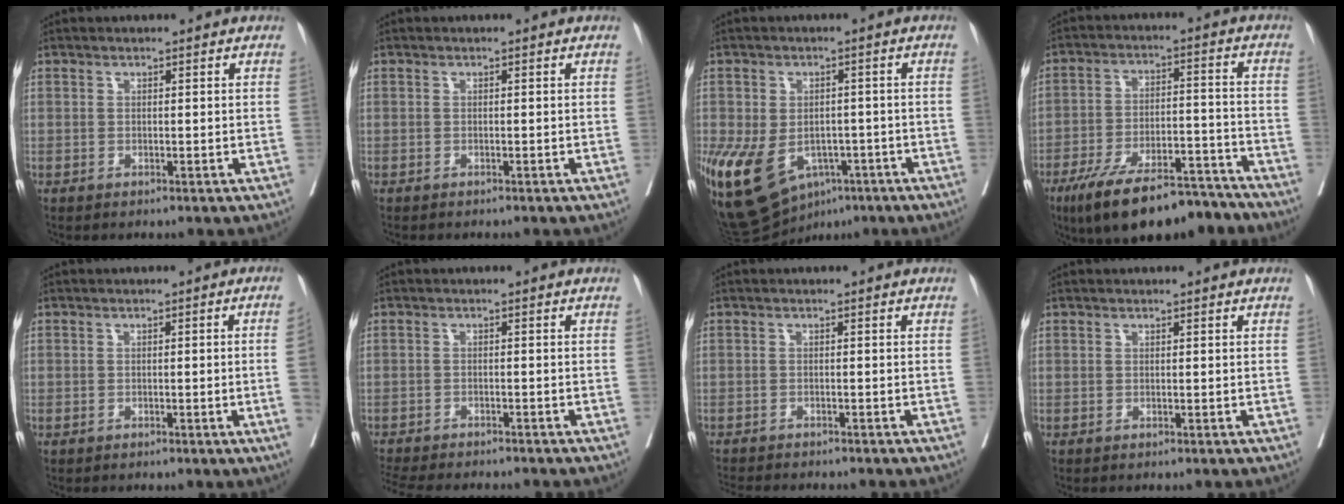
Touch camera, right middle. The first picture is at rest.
{"total": 1.5, "force": [-1.3, 0.3, 0.6], "torque": [-0.009, -0.001, -0.017]}
{"total": 17.6, "force": [-8.2, 11.5, 10.5], "torque": [-0.235, -0.009, -0.115]}
{"total": 17.2, "force": [-13.5, 5.0, 9.5], "torque": [-0.140, 0.011, -0.215]}
{"total": 2.9, "force": [-0.6, -0.5, 2.8], "torque": [-0.038, 0.005, -0.006]}
{"total": 12.7, "force": [-11.3, 2.4, 5.1], "torque": [-0.097, -0.016, -0.156]}
{"total": 7.9, "force": [-7.2, 1.1, 3.0], "torque": [-0.038, -0.008, -0.102]}
{"total": 0.0}